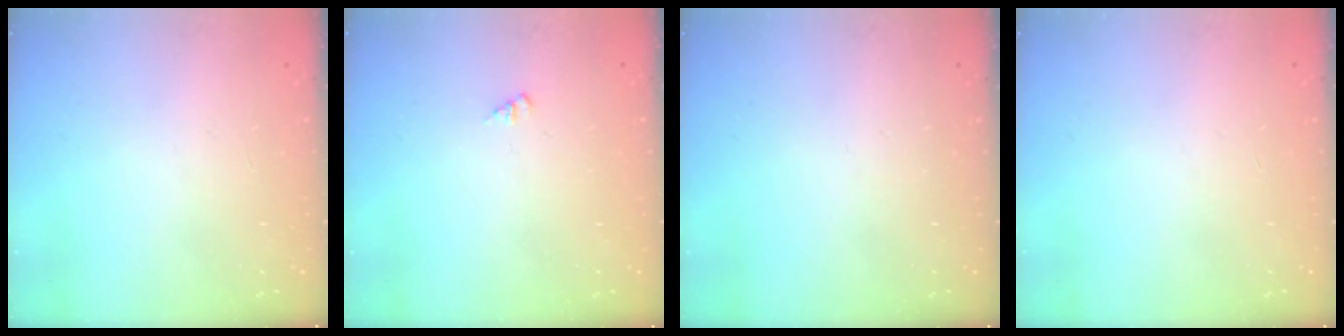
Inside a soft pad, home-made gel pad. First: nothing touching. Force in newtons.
{"total": 1.3, "press": 1.3, "slide": 0.3}
{"total": 0.0}
{"total": 0.0}